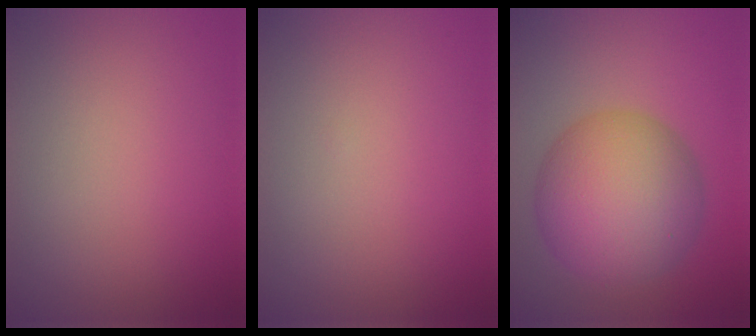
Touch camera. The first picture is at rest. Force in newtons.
{"total": 0.0}
{"total": 10.5, "press": 10.5, "slide": 0.2}